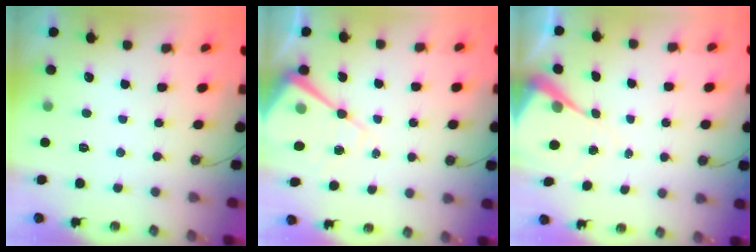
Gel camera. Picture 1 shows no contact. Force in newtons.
{"total": 12.5, "press": 12.4, "slide": 0.9}
{"total": 7.8, "press": 7.8, "slide": 0.5}